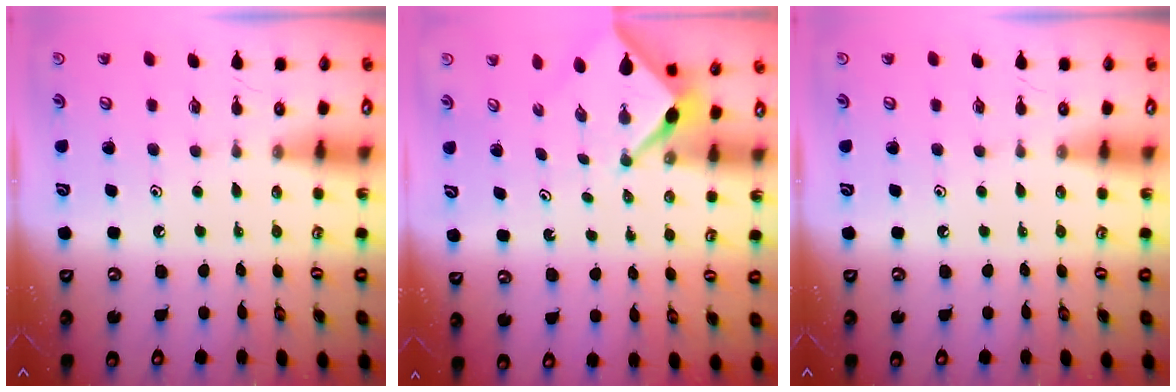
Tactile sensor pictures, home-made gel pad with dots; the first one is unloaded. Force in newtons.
{"total": 2.2, "press": 2.2, "slide": 0.3}
{"total": 0.0}